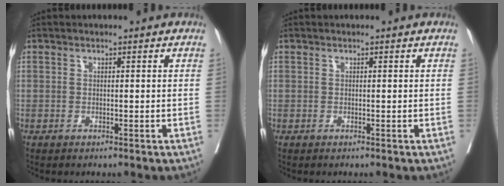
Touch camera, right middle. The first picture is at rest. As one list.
[{"total": 0.0}]